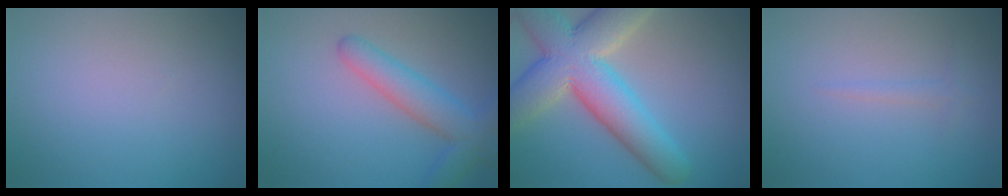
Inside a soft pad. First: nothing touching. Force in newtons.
{"total": 4.0, "press": 4.0, "slide": 0.3}
{"total": 10.5, "press": 10.5, "slide": 0.6}
{"total": 0.7, "press": 0.7, "slide": 0.0}